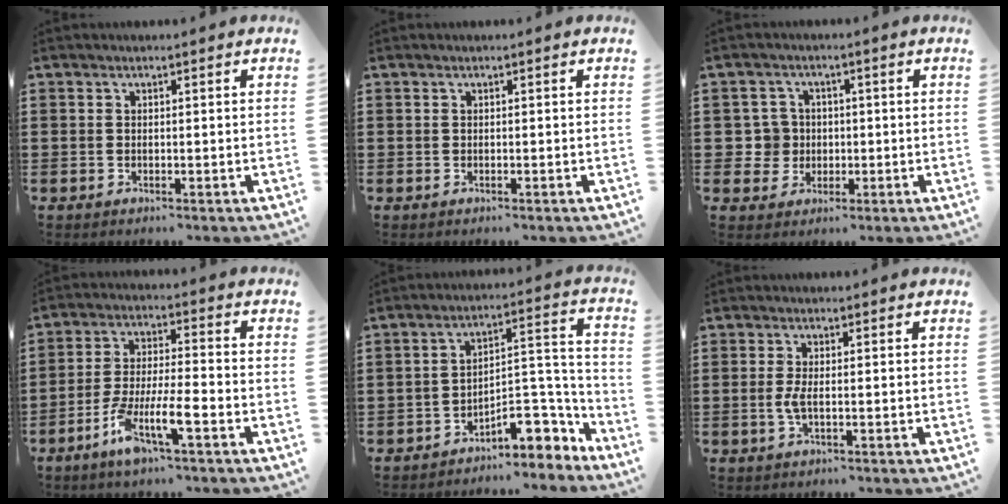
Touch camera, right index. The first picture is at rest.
{"total": 0.0}
{"total": 4.4, "force": [-0.1, 4.3, 1.0], "torque": [-0.041, 0.013, -0.004]}
{"total": 8.4, "force": [-4.8, 1.2, 6.9], "torque": [-0.145, -0.009, -0.092]}
{"total": 9.2, "force": [-6.4, 4.0, 5.3], "torque": [-0.062, 0.012, -0.116]}
{"total": 2.4, "force": [-0.4, 0.4, 2.3], "torque": [-0.058, -0.007, -0.013]}